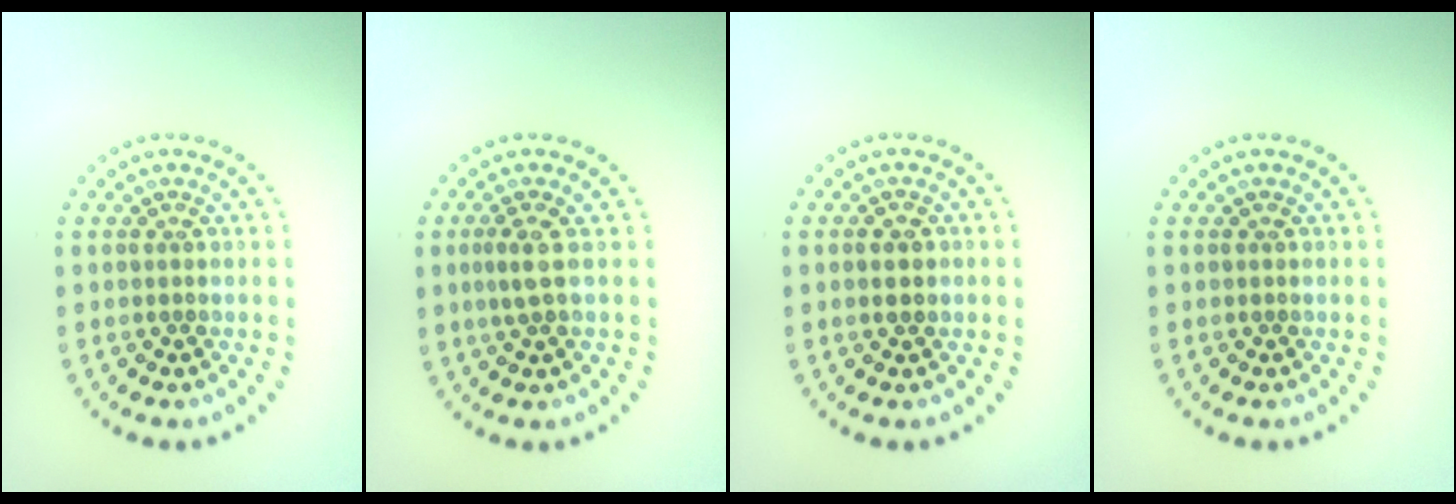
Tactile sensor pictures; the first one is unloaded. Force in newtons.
{"total": 1.5, "press": 1.3, "slide": 0.9}
{"total": 2.1, "press": 2.1, "slide": 0.1}
{"total": 0.0}